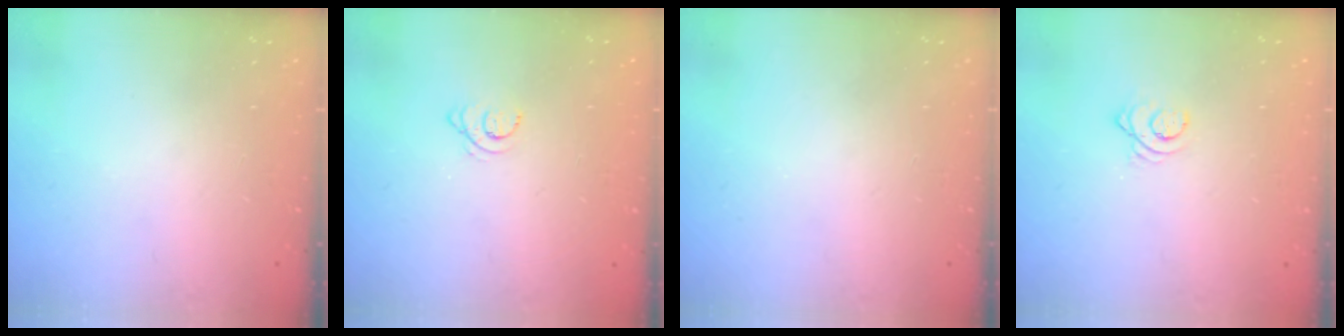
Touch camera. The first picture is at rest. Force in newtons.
{"total": 3.8, "press": 3.8, "slide": 0.4}
{"total": 0.0}
{"total": 2.6, "press": 2.6, "slide": 0.3}